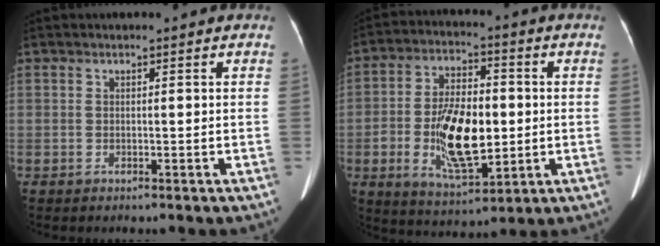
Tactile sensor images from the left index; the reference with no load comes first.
{"total": 13.5, "force": [-1.6, 5.7, 12.1], "torque": [-0.231, 0.000, -0.021]}